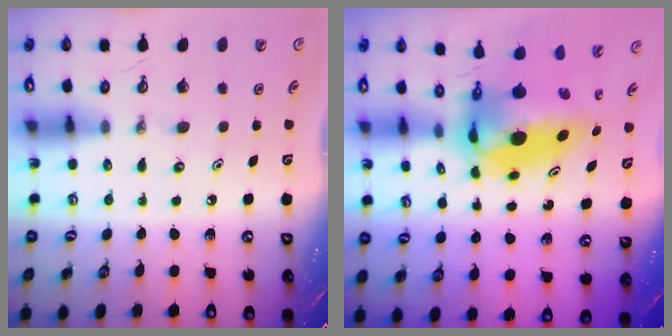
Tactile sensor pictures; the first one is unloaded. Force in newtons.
{"total": 8.8, "press": 8.6, "slide": 1.7}